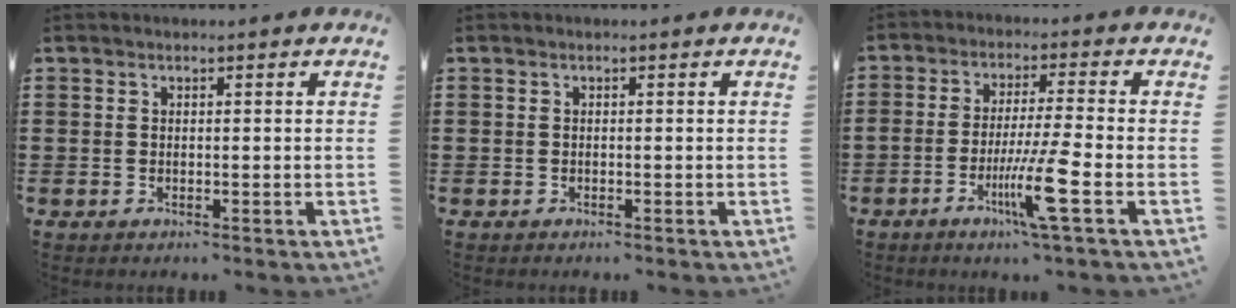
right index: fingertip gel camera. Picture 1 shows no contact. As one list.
[{"total": 0.0}, {"total": 9.1, "force": [-3.7, -0.1, 8.3], "torque": [-0.161, -0.019, -0.071]}]